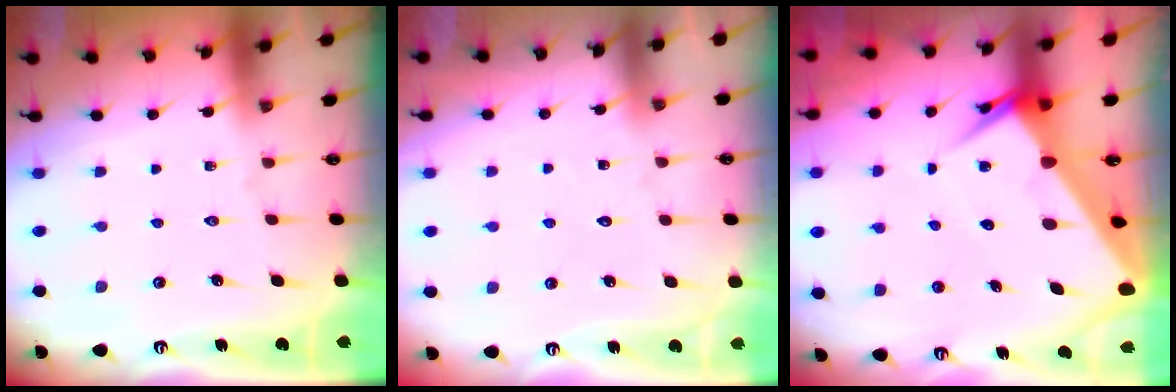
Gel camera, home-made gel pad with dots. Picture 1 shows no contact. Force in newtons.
{"total": 5.7, "press": 5.7, "slide": 0.6}
{"total": 7.7, "press": 7.6, "slide": 1.0}